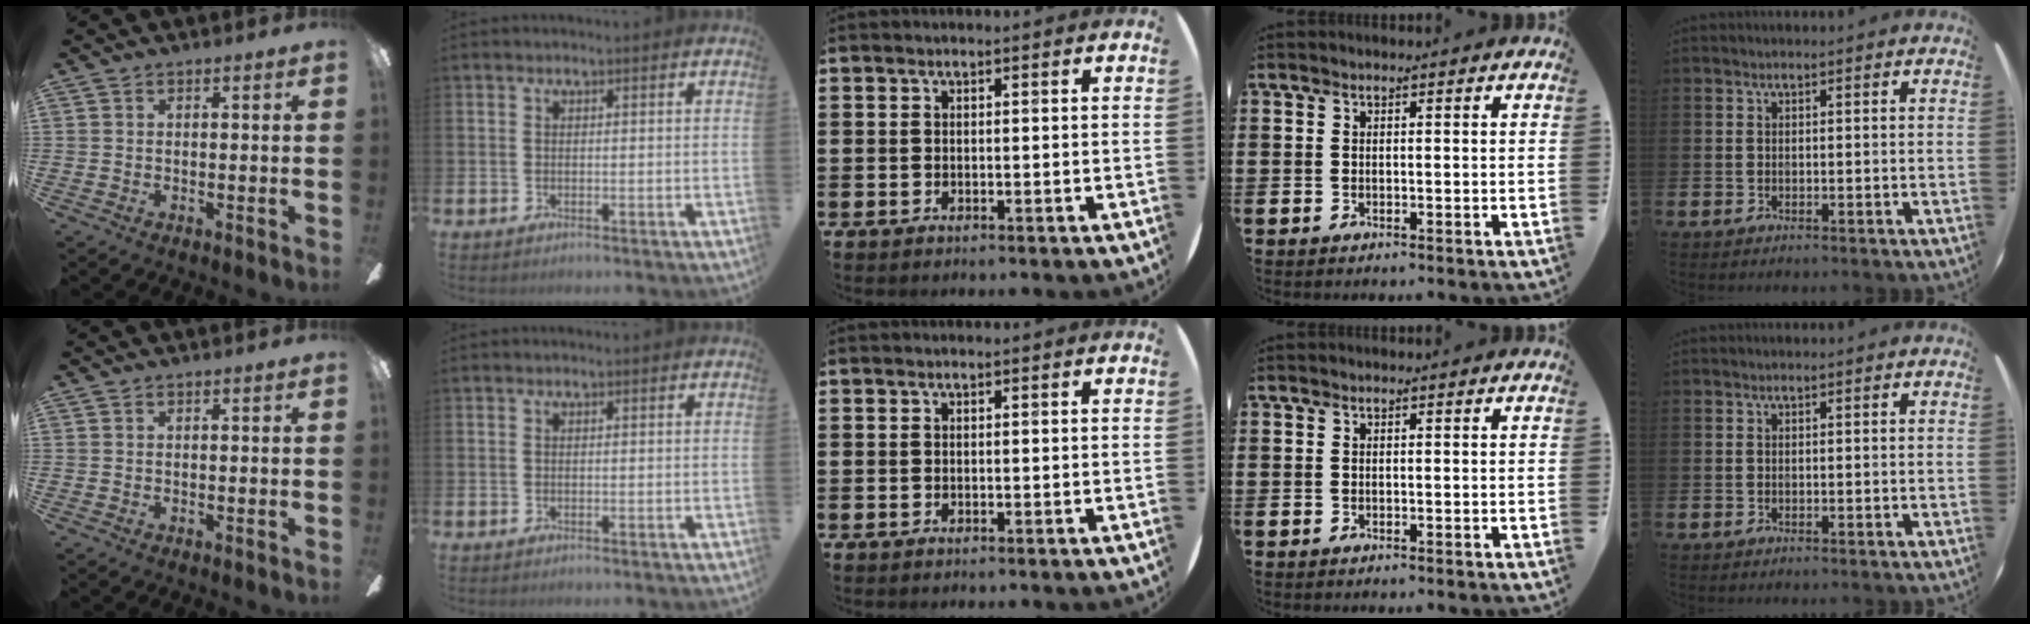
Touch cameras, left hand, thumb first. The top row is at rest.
{}